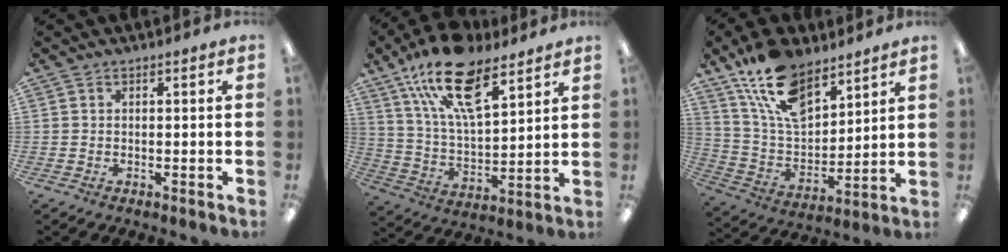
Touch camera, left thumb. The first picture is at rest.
{"total": 19.4, "force": [12.0, 8.3, 12.7], "torque": [-0.224, -0.052, 0.213]}
{"total": 14.6, "force": [10.1, 7.5, 7.4], "torque": [-0.140, -0.048, 0.190]}